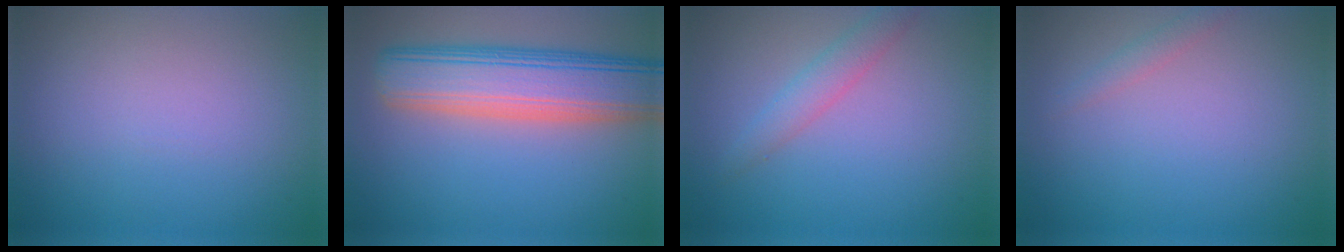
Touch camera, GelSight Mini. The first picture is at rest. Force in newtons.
{"total": 9.2, "press": 9.1, "slide": 0.7}
{"total": 2.1, "press": 2.1, "slide": 0.0}
{"total": 1.0, "press": 1.0, "slide": 0.1}